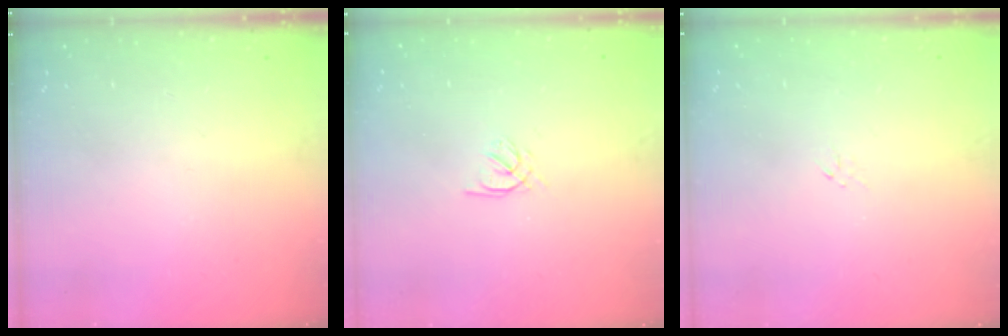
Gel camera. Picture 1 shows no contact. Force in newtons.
{"total": 2.0, "press": 1.9, "slide": 0.5}
{"total": 0.0}